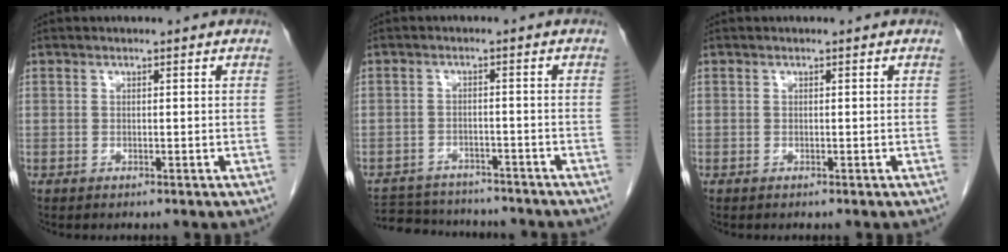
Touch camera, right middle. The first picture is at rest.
{"total": 12.2, "force": [-11.2, 3.4, 3.3], "torque": [-0.065, 0.004, -0.149]}
{"total": 0.0}